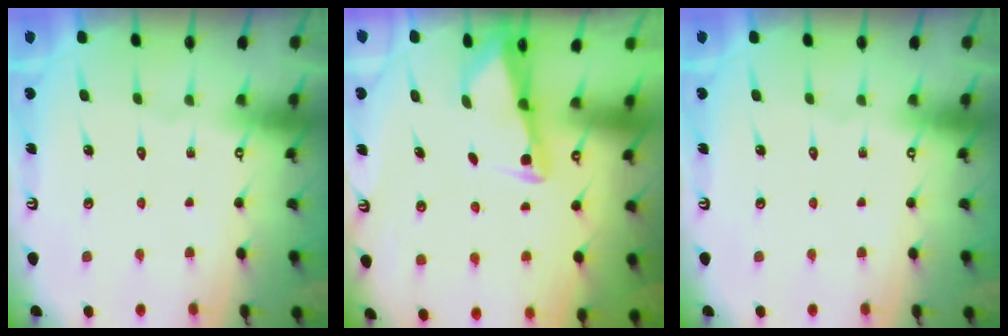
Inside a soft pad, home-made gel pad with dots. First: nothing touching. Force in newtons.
{"total": 2.7, "press": 2.6, "slide": 0.2}
{"total": 0.0}